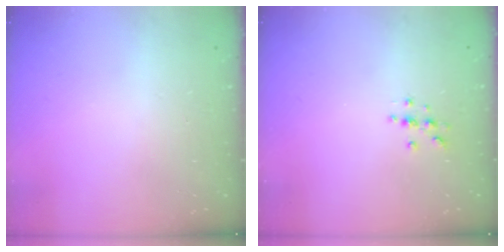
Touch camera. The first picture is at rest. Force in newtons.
{"total": 3.0, "press": 3.0, "slide": 0.4}